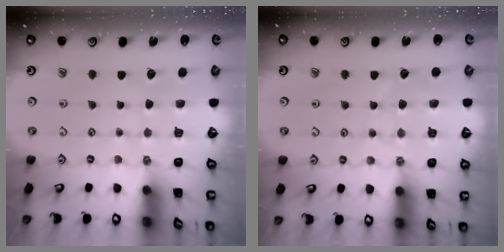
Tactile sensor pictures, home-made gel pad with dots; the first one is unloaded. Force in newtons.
{"total": 4.1, "press": 4.1, "slide": 0.4}